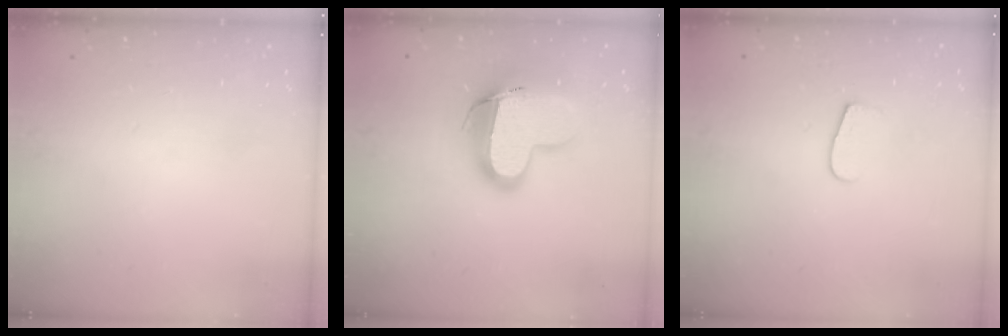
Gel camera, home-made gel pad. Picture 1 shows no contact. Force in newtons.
{"total": 16.0, "press": 16.0, "slide": 1.1}
{"total": 5.5, "press": 5.5, "slide": 0.5}